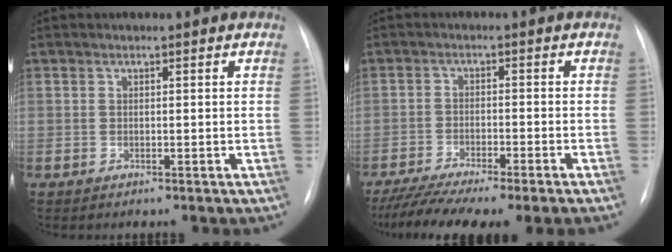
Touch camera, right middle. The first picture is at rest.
{"total": 11.0, "force": [-9.0, -0.1, 6.2], "torque": [-0.091, -0.020, -0.140]}